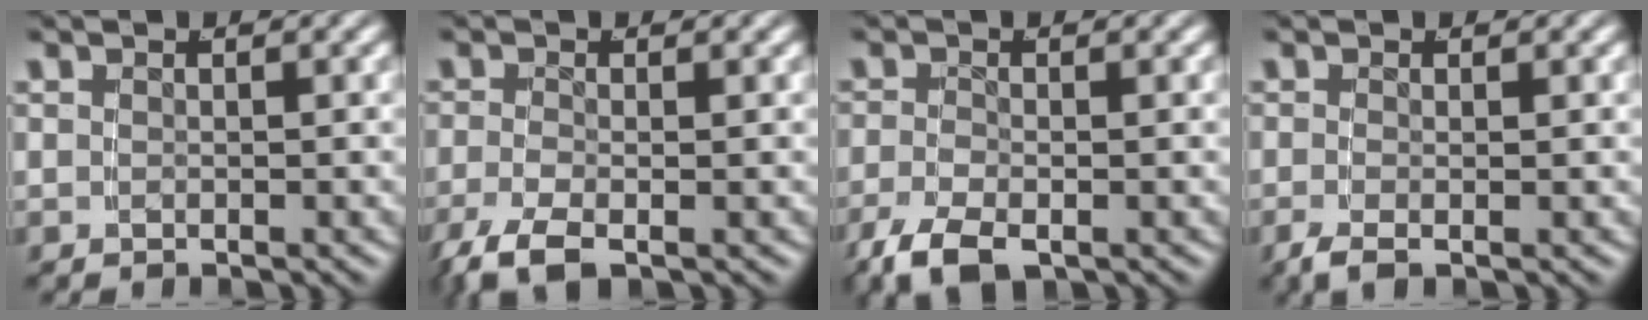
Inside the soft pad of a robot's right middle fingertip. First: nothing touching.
{"total": 3.5, "force": [-2.2, 1.3, 2.4], "torque": [-0.061, -0.023, -0.023]}
{"total": 3.7, "force": [-2.3, 1.7, 2.4], "torque": [-0.058, -0.020, -0.027]}
{"total": 1.5, "force": [-1.1, 0.4, 1.0], "torque": [-0.028, -0.012, -0.014]}